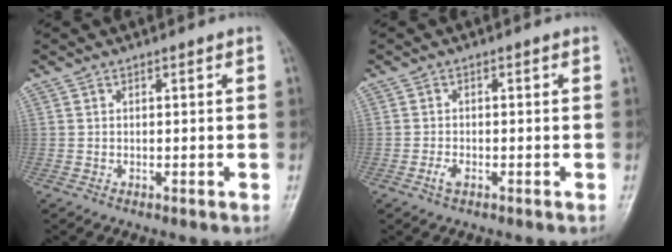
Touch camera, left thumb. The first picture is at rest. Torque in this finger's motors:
{"motor_torque": [-0.04, 0.06, 0.04, 0.05, 0.00]}